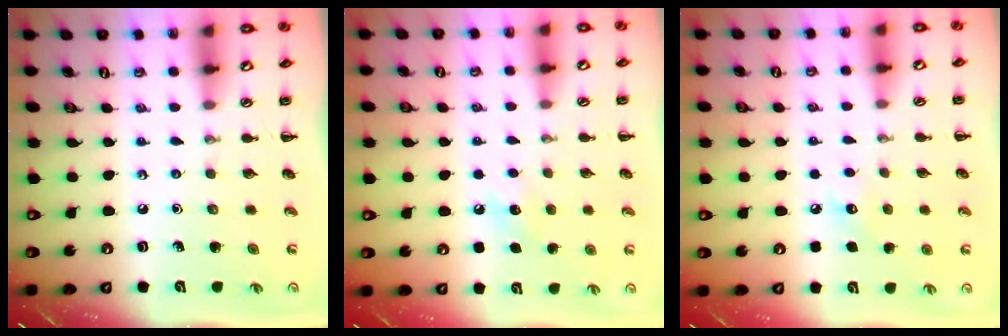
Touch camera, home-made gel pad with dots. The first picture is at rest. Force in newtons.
{"total": 7.1, "press": 6.8, "slide": 1.9}
{"total": 5.9, "press": 5.7, "slide": 1.6}